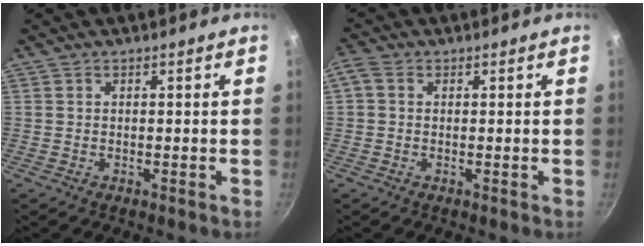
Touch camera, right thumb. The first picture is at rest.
{"total": 2.5, "force": [0.5, 1.9, 1.6], "torque": [-0.038, 0.011, 0.003]}